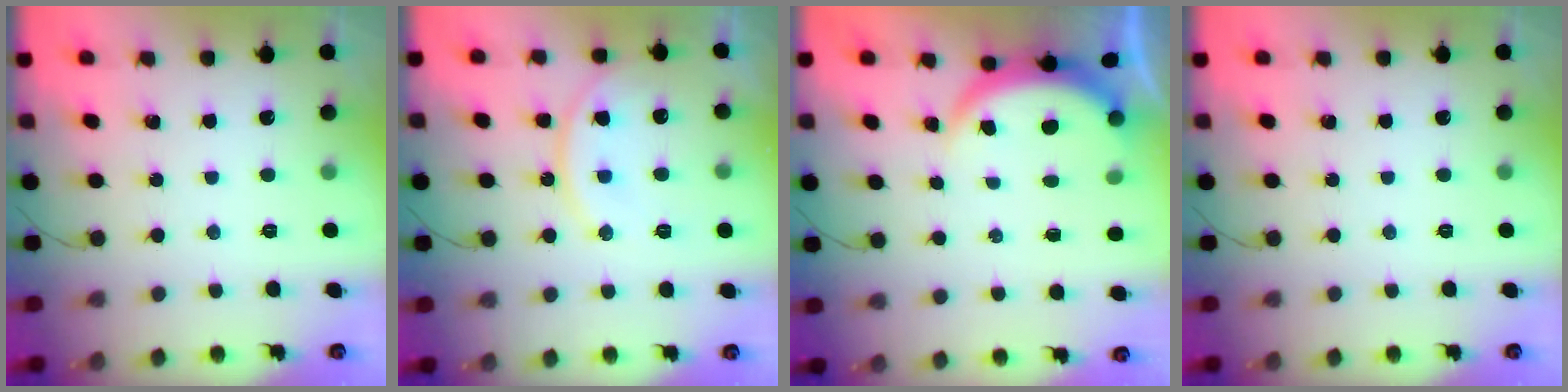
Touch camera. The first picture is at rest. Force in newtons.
{"total": 15.6, "press": 15.2, "slide": 3.6}
{"total": 3.8, "press": 3.8, "slide": 0.4}
{"total": 0.0}